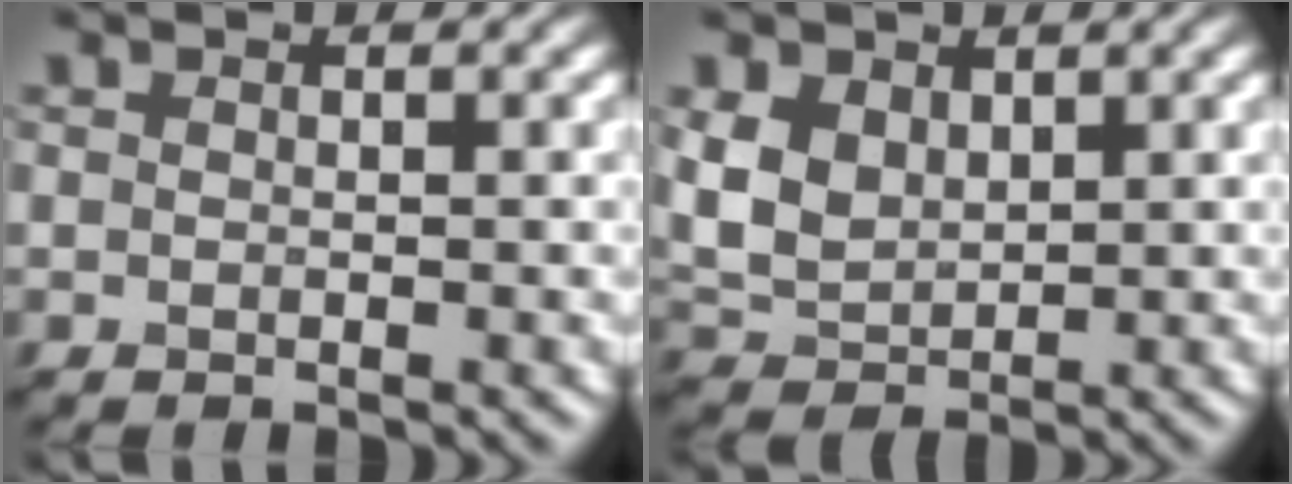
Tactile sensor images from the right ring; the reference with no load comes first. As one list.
[{"total": 4.4, "force": [1.4, 3.2, 2.7], "torque": [-0.072, -0.002, 0.028]}]